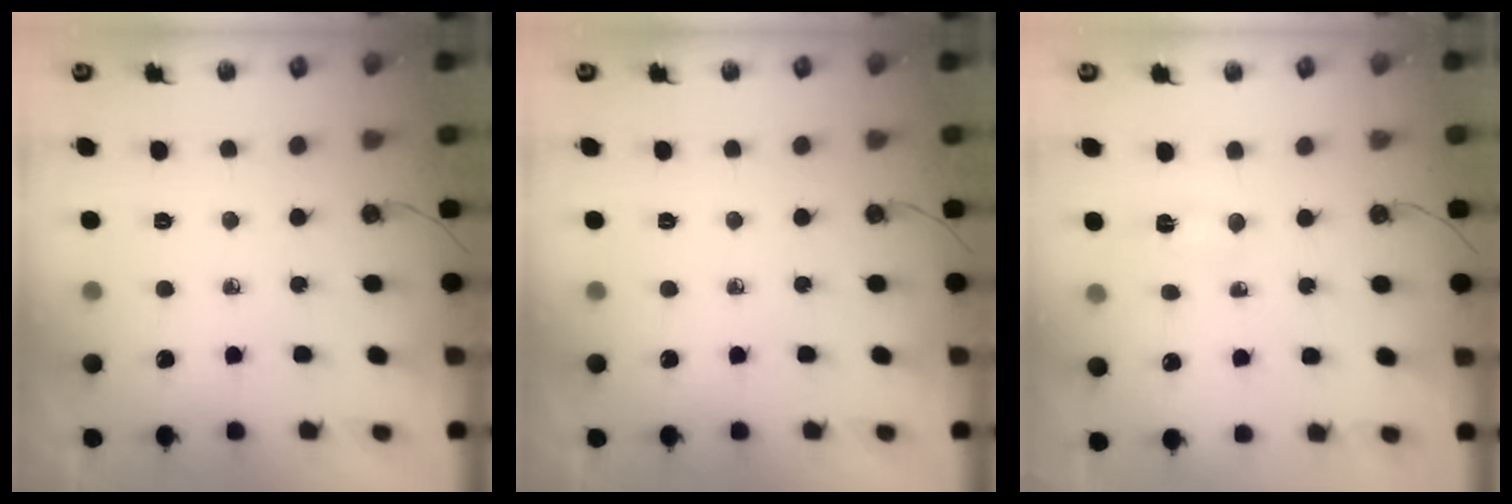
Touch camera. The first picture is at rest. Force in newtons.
{"total": 0.0}
{"total": 2.7, "press": 2.6, "slide": 0.3}